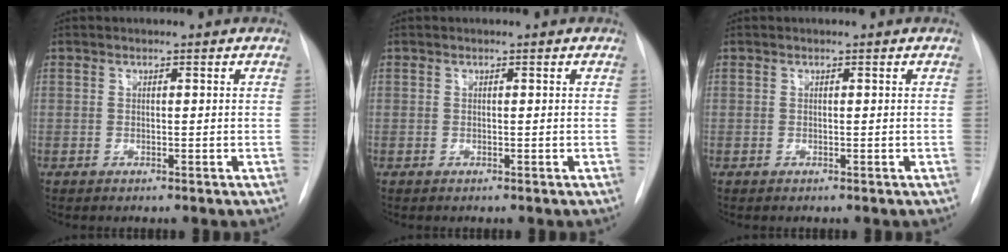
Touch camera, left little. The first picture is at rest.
{"total": 0.0}
{"total": 0.0}